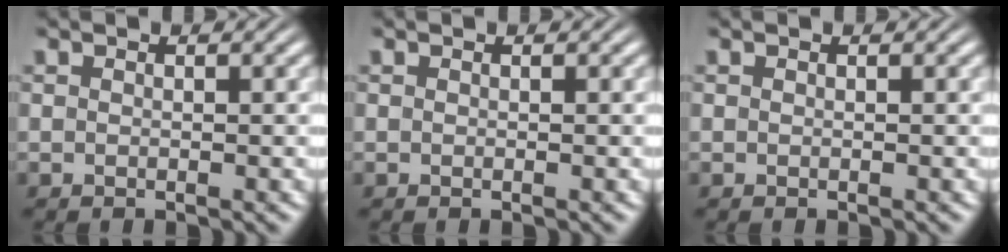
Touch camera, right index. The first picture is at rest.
{"total": 0.0}
{"total": 0.0}